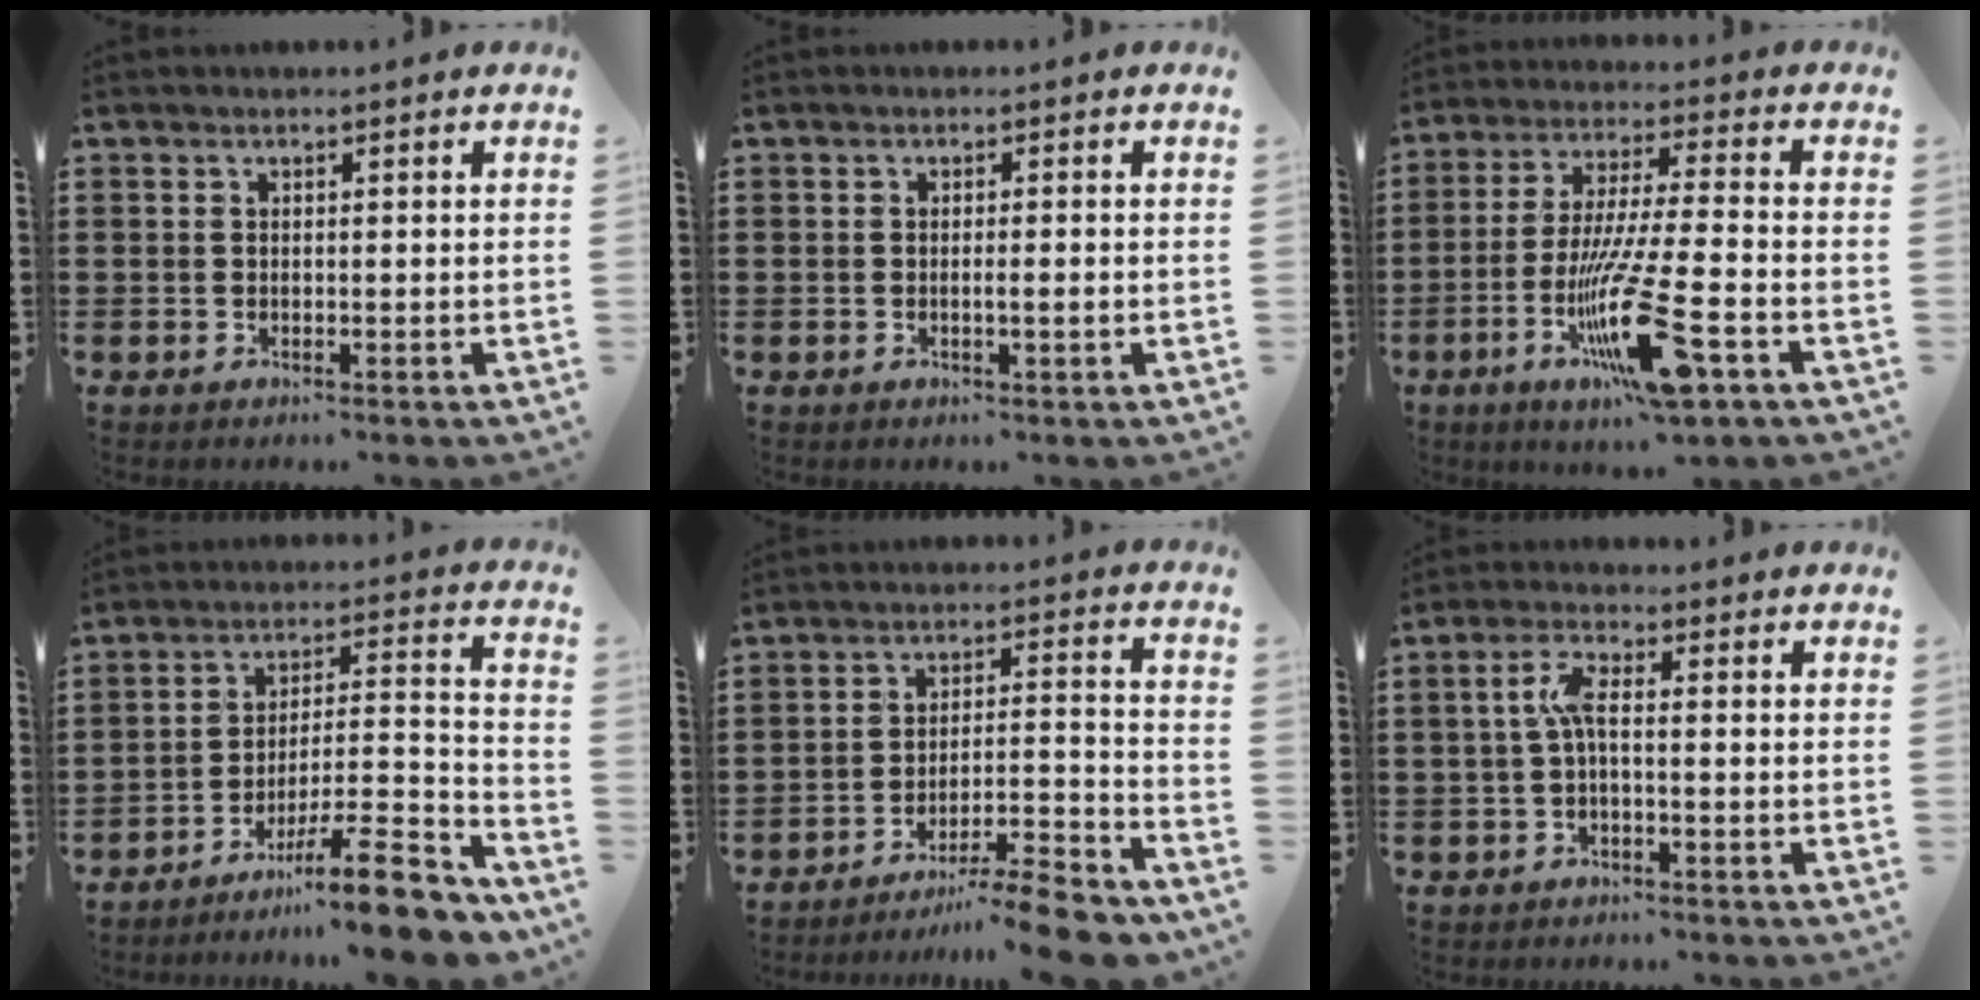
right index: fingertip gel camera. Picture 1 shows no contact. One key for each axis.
{"total": 1.6, "fx": -0.4, "fy": -0.1, "fz": 1.5, "tx": -0.024, "ty": -0.004, "tz": -0.008}
{"total": 16.1, "fx": -6.3, "fy": 1.8, "fz": 14.7, "tx": -0.296, "ty": -0.011, "tz": -0.113}
{"total": 12.3, "fx": -9.6, "fy": 1.6, "fz": 7.5, "tx": -0.093, "ty": 0.026, "tz": -0.178}
{"total": 8.8, "fx": -7.8, "fy": 0.1, "fz": 4.1, "tx": -0.053, "ty": 0.009, "tz": -0.150}
{"total": 3.9, "fx": -0.3, "fy": 1.0, "fz": 3.8, "tx": -0.080, "ty": 0.004, "tz": -0.010}